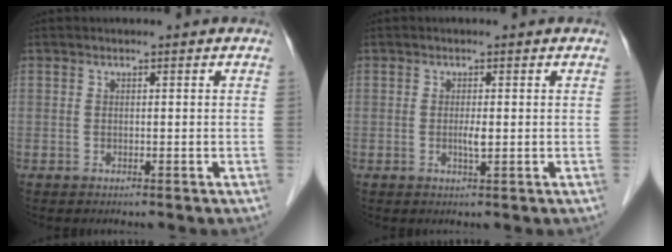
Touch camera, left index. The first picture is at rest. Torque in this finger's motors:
{"motor_torque": [0.33, 0.25, 0.06, 0.03]}